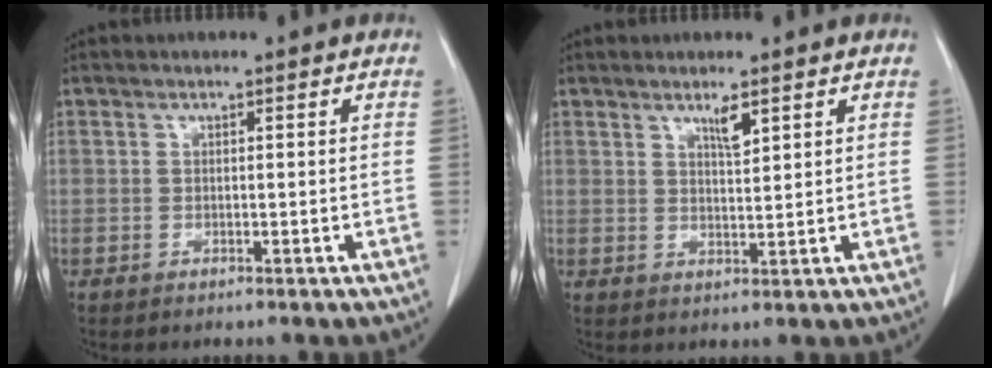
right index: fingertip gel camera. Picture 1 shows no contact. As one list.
[{"total": 2.7, "force": [1.8, 0.4, 2.0], "torque": [-0.040, -0.004, 0.033]}]